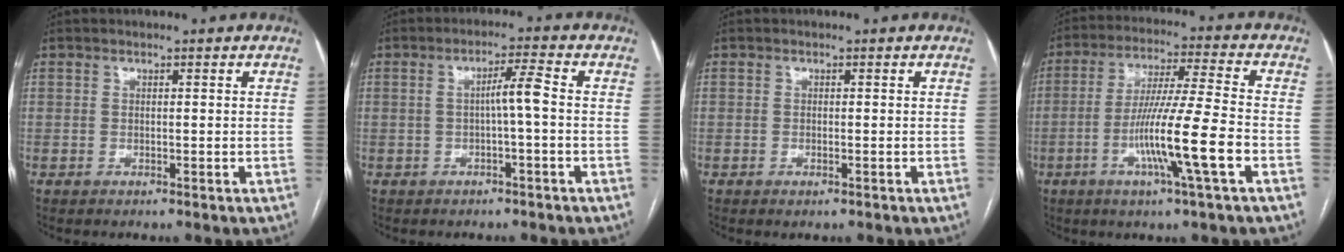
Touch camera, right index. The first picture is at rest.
{"total": 3.7, "force": [-0.4, -0.2, 3.7], "torque": [-0.066, 0.011, -0.001]}
{"total": 0.7, "force": [-0.4, 0.1, 0.6], "torque": [-0.009, -0.002, -0.005]}
{"total": 12.5, "force": [-4.1, -1.0, 11.7], "torque": [-0.221, -0.010, -0.076]}